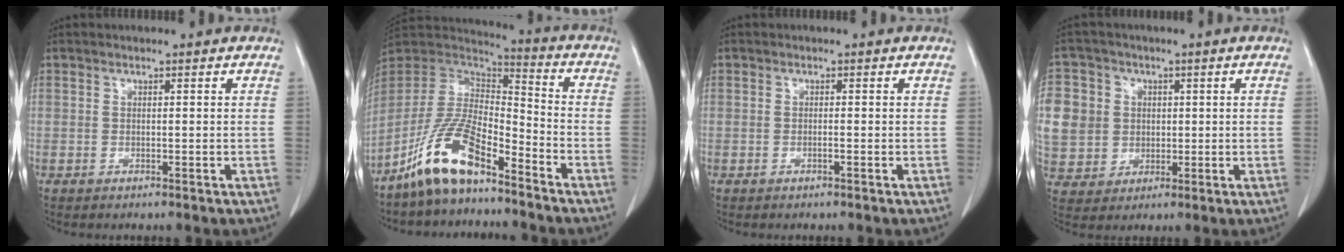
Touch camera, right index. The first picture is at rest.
{"total": 13.1, "force": [-9.2, 3.4, 8.7], "torque": [-0.189, 0.007, -0.176]}
{"total": 0.5, "force": [-0.2, -0.1, 0.4], "torque": [-0.008, 0.001, -0.004]}
{"total": 19.0, "force": [1.8, 17.6, 6.9], "torque": [-0.239, 0.048, 0.055]}